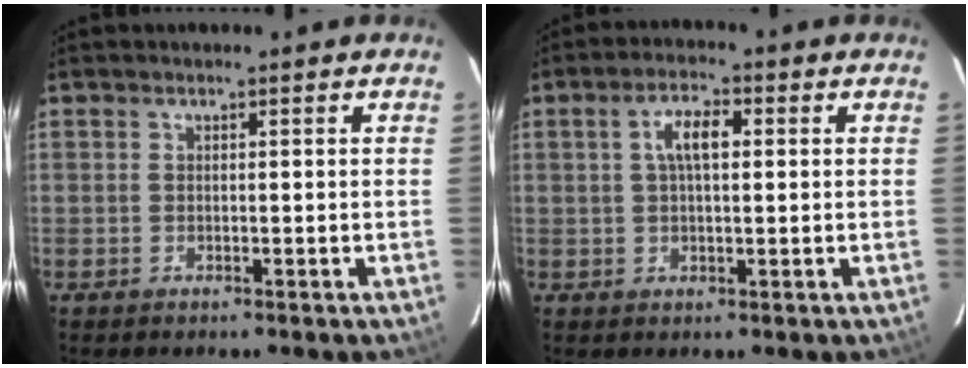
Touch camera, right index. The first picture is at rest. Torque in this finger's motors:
{"motor_torque": [0.19, -0.03, 0.12, 0.07]}